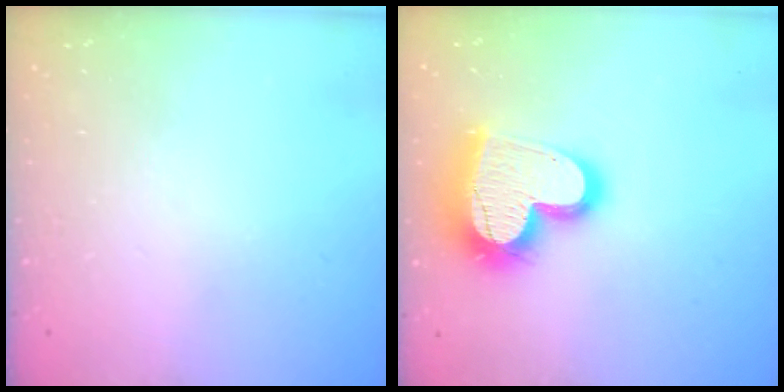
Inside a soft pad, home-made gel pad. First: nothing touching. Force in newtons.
{"total": 21.2, "press": 21.1, "slide": 1.9}